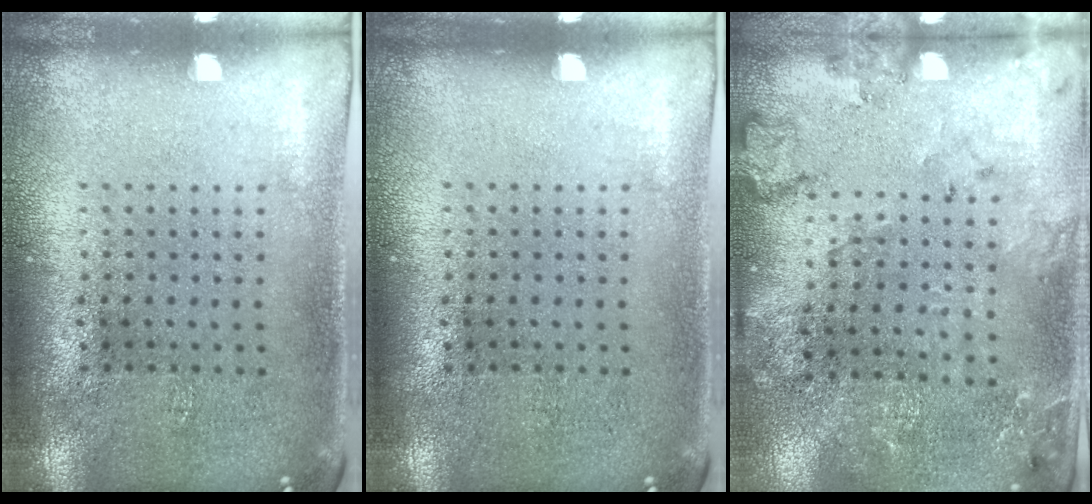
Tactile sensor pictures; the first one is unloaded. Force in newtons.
{"total": 0.0}
{"total": 1.8, "press": 1.7, "slide": 0.4}